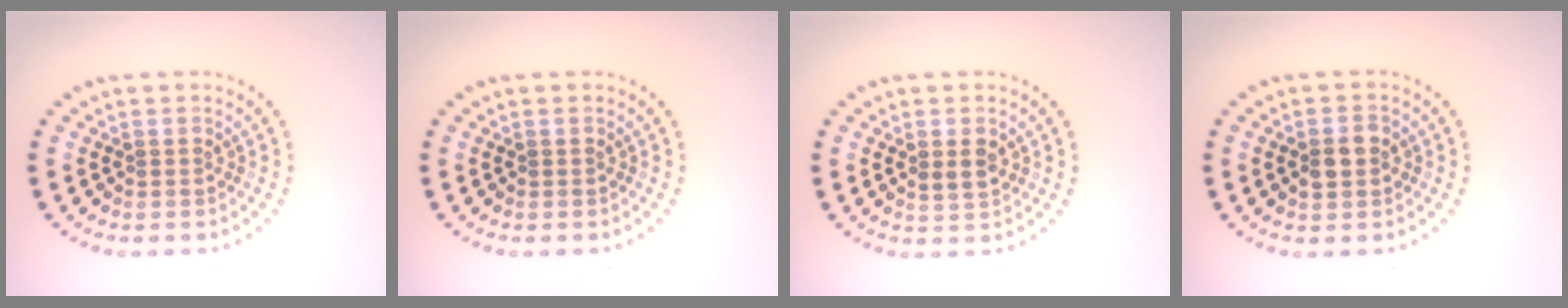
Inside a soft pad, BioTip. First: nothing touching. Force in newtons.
{"total": 0.0}
{"total": 1.8, "press": 1.7, "slide": 0.4}
{"total": 2.6, "press": 2.6, "slide": 0.2}